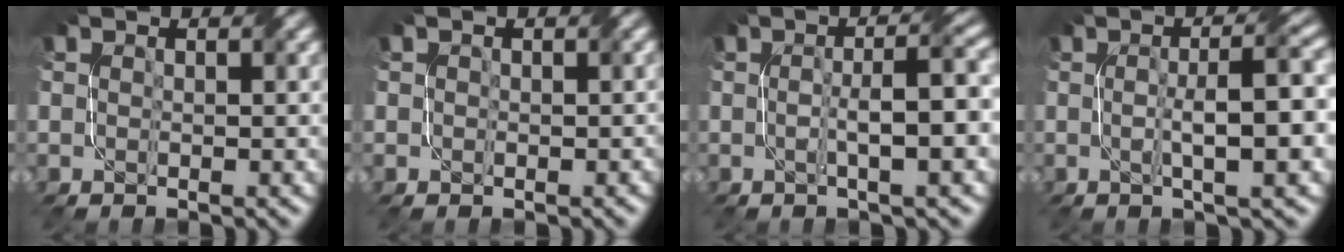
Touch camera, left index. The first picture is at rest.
{"total": 0.7, "force": [0.3, 0.6, 0.1], "torque": [0.000, -0.002, 0.002]}
{"total": 4.8, "force": [-0.4, 0.9, 4.7], "torque": [-0.076, 0.009, -0.006]}
{"total": 6.1, "force": [-0.2, 1.2, 5.9], "torque": [-0.090, 0.006, -0.001]}